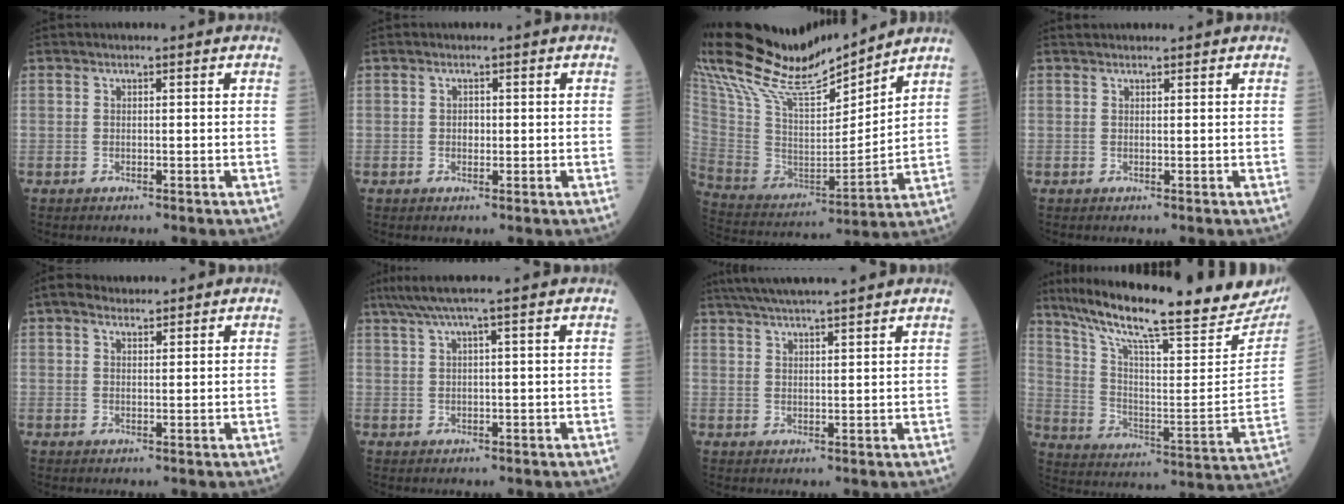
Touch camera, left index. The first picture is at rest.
{"total": 1.0, "force": [0.0, 0.8, 0.6], "torque": [-0.011, 0.001, -0.001]}
{"total": 18.6, "force": [16.9, 2.4, 7.5], "torque": [-0.164, -0.009, 0.313]}
{"total": 2.3, "force": [2.2, 0.3, 0.7], "torque": [-0.008, 0.029, 0.035]}
{"total": 2.5, "force": [2.0, 1.1, 1.0], "torque": [-0.026, 0.019, 0.034]}
{"total": 4.2, "force": [3.1, -1.4, 2.5], "torque": [-0.050, 0.023, 0.063]}
{"total": 10.7, "force": [9.3, -0.3, 5.4], "torque": [-0.090, 0.030, 0.134]}
{"total": 29.2, "force": [24.8, 4.3, 14.8], "torque": [-0.252, -0.058, 0.340]}